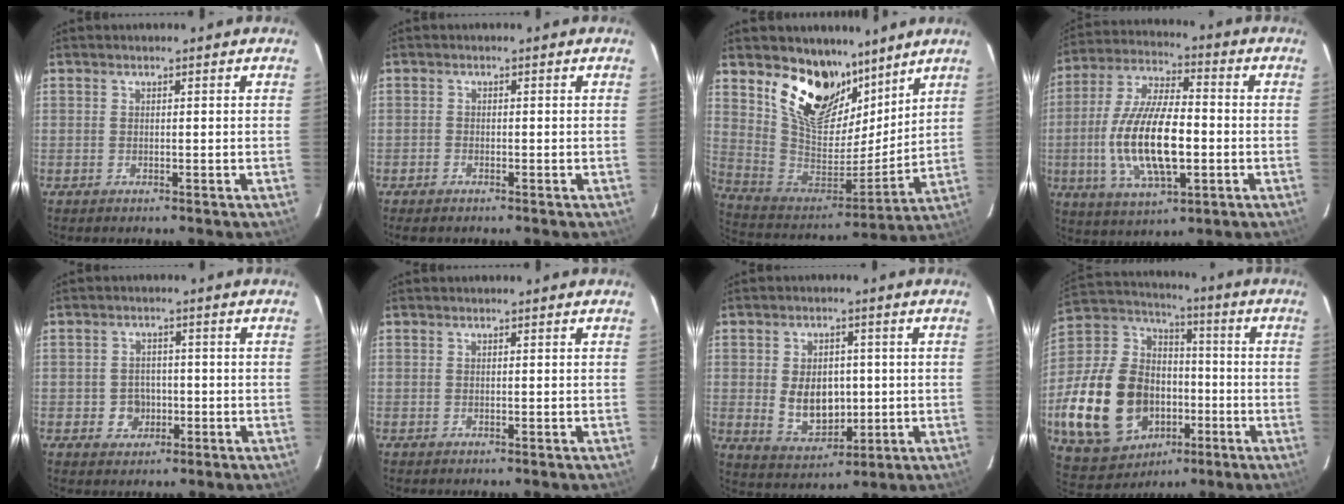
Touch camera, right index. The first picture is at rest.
{"total": 1.4, "force": [-1.2, 0.7, 0.3], "torque": [-0.014, 0.000, -0.025]}
{"total": 19.7, "force": [13.1, 10.3, 10.6], "torque": [-0.217, -0.013, 0.246]}
{"total": 17.4, "force": [-3.1, 6.5, 15.8], "torque": [-0.323, -0.006, -0.054]}
{"total": 4.1, "force": [-1.0, 3.8, 1.2], "torque": [-0.028, 0.011, -0.006]}
{"total": 0.0}
{"total": 8.9, "force": [-0.1, 6.1, 6.4], "torque": [-0.125, -0.003, 0.017]}
{"total": 25.6, "force": [-7.2, 18.3, 16.4], "torque": [-0.389, 0.016, -0.095]}